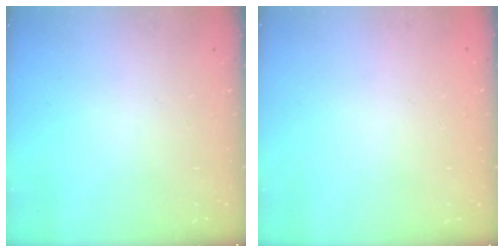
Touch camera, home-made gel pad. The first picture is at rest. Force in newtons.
{"total": 0.0}